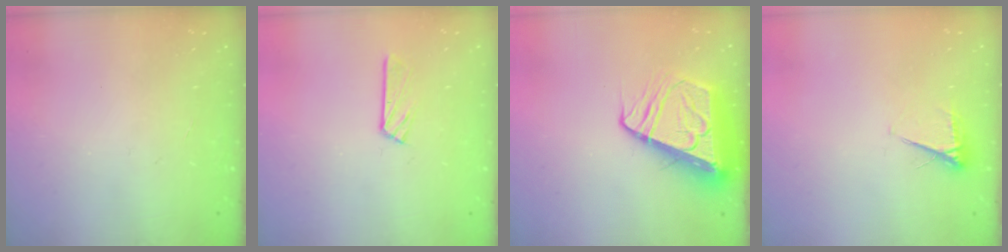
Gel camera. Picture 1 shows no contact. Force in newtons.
{"total": 3.7, "press": 3.7, "slide": 0.4}
{"total": 10.6, "press": 10.5, "slide": 1.2}
{"total": 4.3, "press": 4.2, "slide": 0.6}